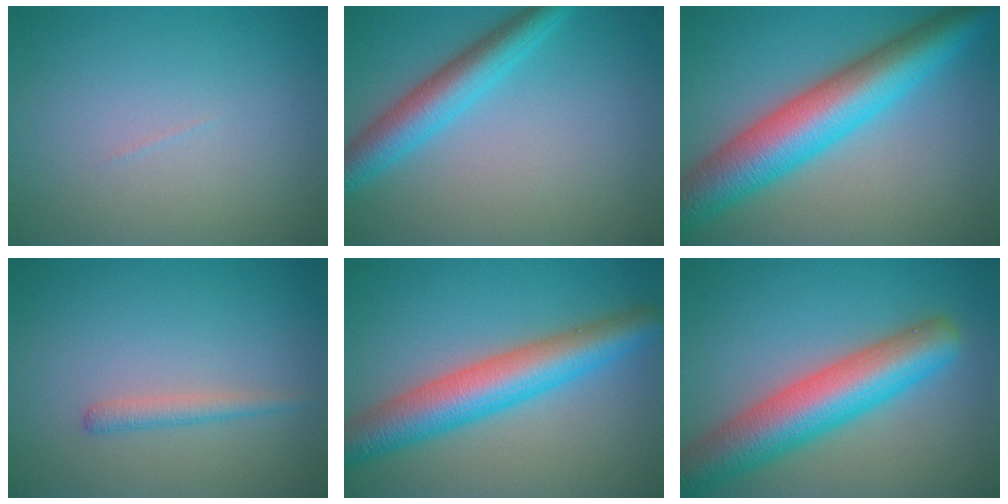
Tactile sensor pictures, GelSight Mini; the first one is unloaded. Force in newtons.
{"total": 4.8, "press": 4.8, "slide": 0.1}
{"total": 10.1, "press": 10.1, "slide": 0.2}
{"total": 1.5, "press": 1.5, "slide": 0.1}
{"total": 7.5, "press": 7.5, "slide": 0.1}
{"total": 9.0, "press": 9.0, "slide": 0.3}